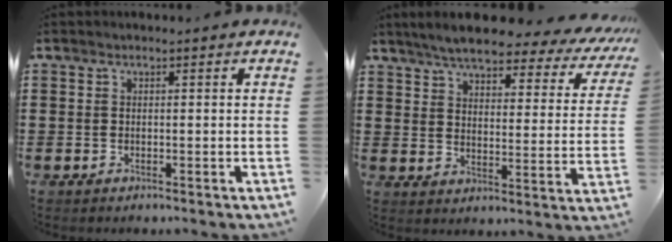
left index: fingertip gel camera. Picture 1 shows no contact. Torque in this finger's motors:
{"motor_torque": [2.14, 0.00, 1.02, 0.13]}